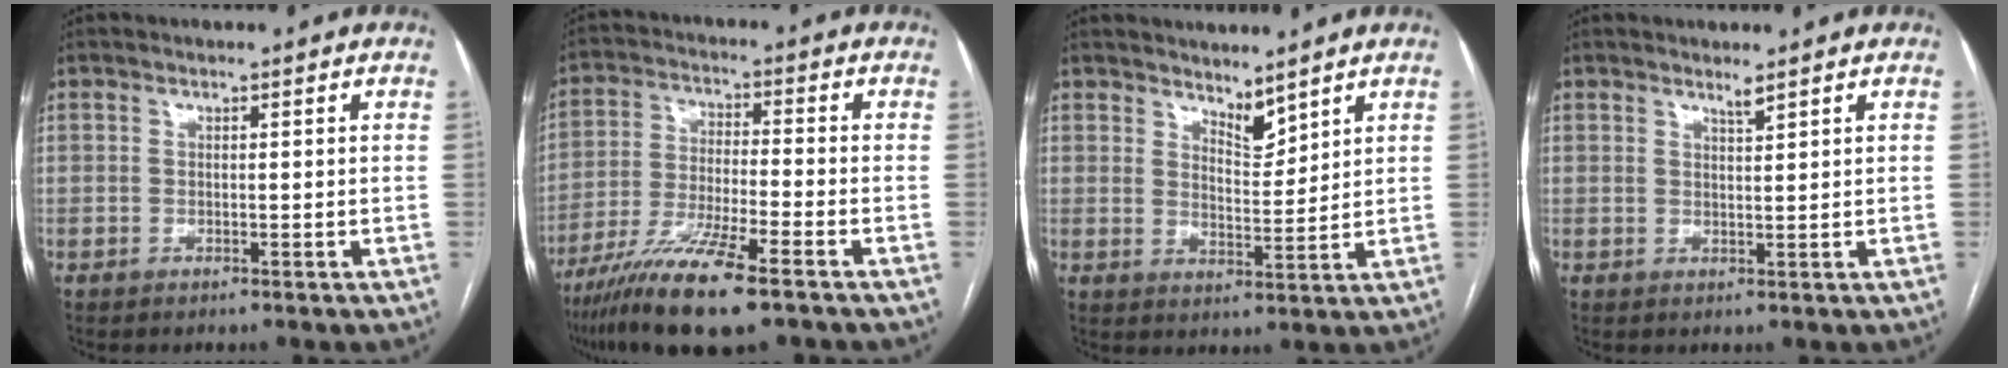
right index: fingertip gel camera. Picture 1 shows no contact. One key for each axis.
{"total": 13.5, "fx": -8.9, "fy": 1.2, "fz": 10.0, "tx": -0.198, "ty": -0.036, "tz": -0.163}
{"total": 4.1, "fx": 3.6, "fy": 1.1, "fz": 1.5, "tx": -0.025, "ty": -0.009, "tz": 0.069}
{"total": 1.3, "fx": 1.1, "fy": -0.3, "fz": 0.5, "tx": -0.013, "ty": -0.008, "tz": 0.021}